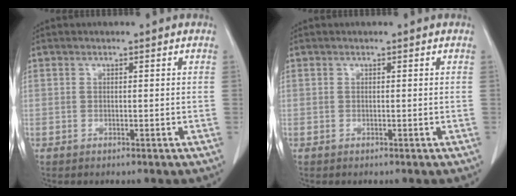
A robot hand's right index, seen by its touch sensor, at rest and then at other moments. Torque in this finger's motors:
{"motor_torque": [0.00, 0.00, 0.00, 0.00]}